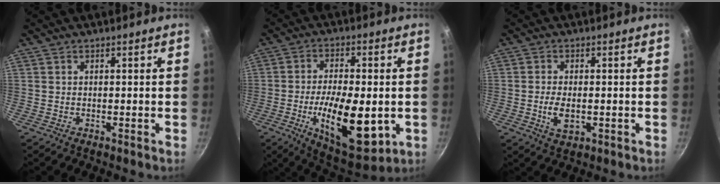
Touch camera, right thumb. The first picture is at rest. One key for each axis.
{"total": 17.3, "fx": -3.6, "fy": 7.3, "fz": 15.3, "tx": -0.233, "ty": 0.000, "tz": -0.050}
{"total": 4.7, "fx": -1.0, "fy": 2.5, "fz": 3.9, "tx": -0.076, "ty": -0.003, "tz": -0.014}